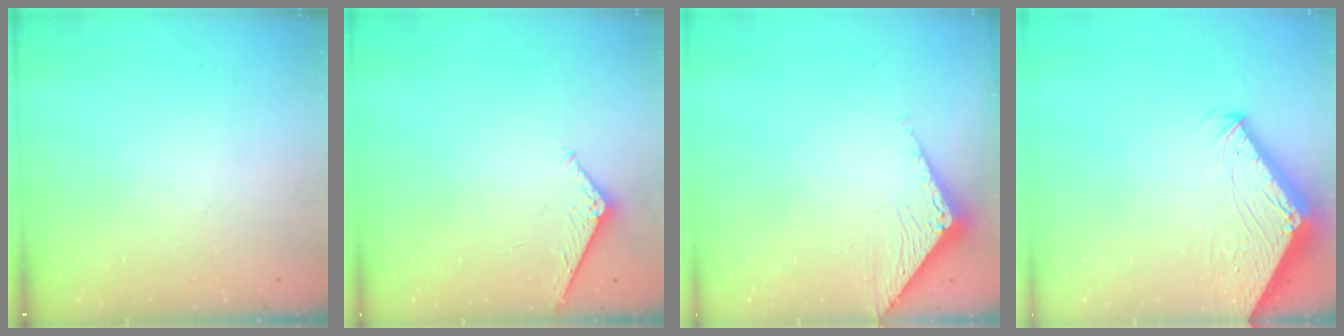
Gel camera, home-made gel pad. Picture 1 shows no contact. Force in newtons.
{"total": 4.5, "press": 4.5, "slide": 0.5}
{"total": 3.5, "press": 3.5, "slide": 0.2}
{"total": 4.7, "press": 4.7, "slide": 0.1}